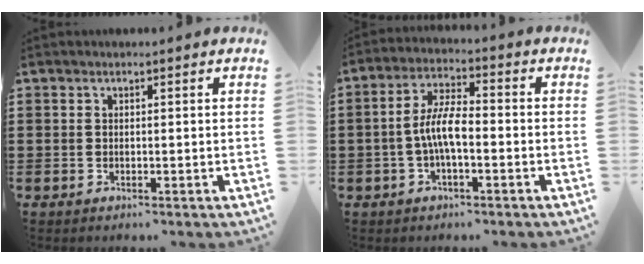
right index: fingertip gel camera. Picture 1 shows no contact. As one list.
[{"total": 6.7, "force": [-1.3, 2.2, 6.2], "torque": [-0.135, 0.000, -0.032]}]